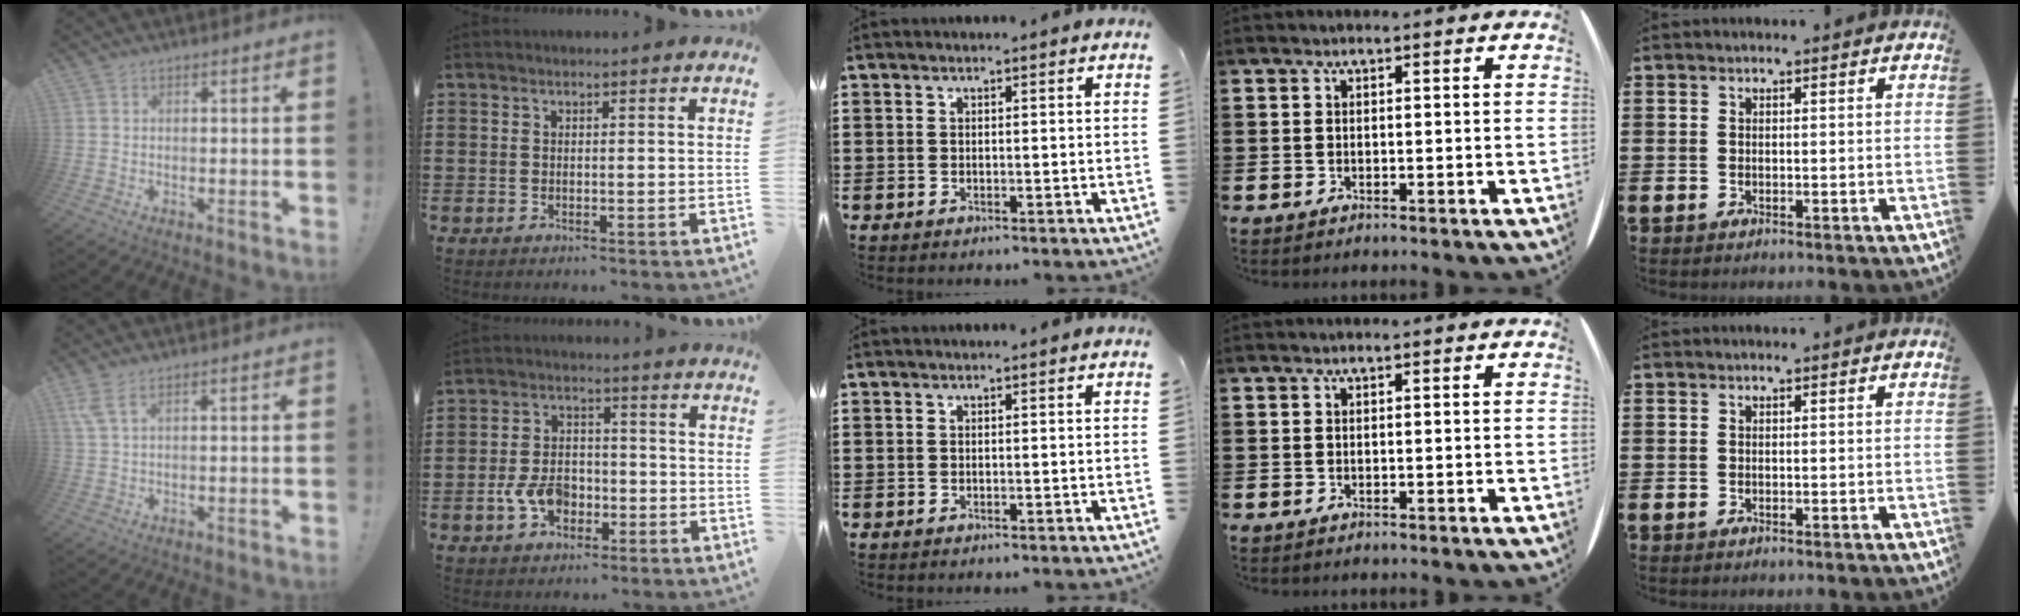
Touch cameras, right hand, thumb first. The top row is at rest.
{"thumb": {"total": 3.6, "force": [1.9, 1.0, 2.9], "torque": [-0.067, 0.001, 0.036]}, "index": {"total": 6.3, "force": [-2.3, 4.2, 4.2], "torque": [-0.096, 0.006, -0.044]}}